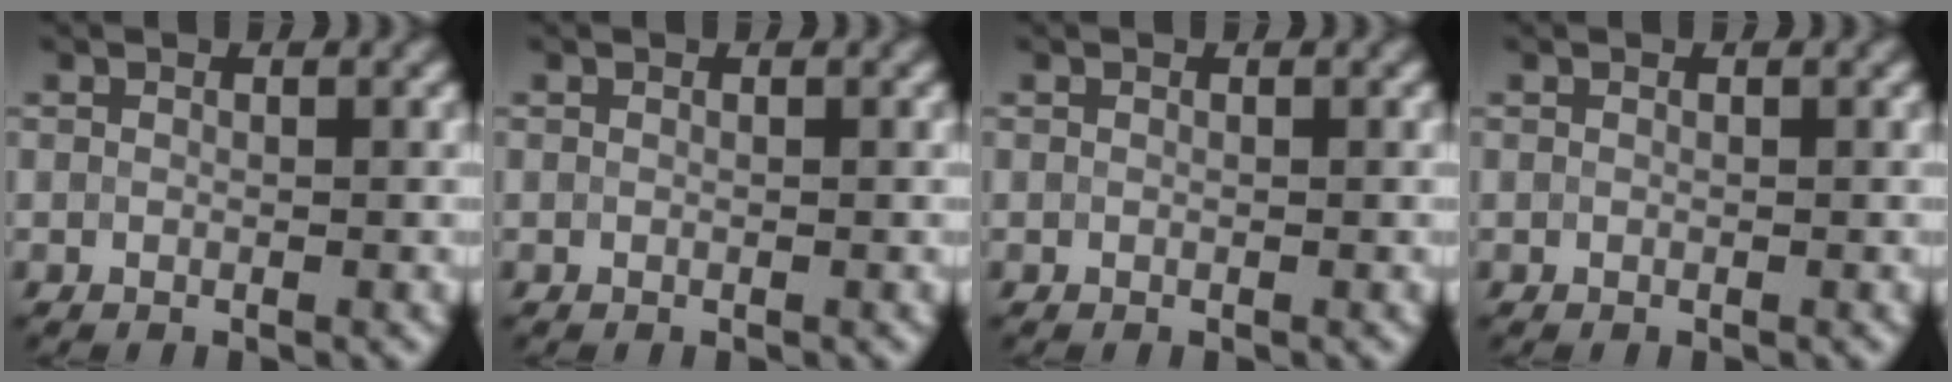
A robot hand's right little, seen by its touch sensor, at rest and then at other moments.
{"total": 0.0}
{"total": 0.0}
{"total": 0.0}